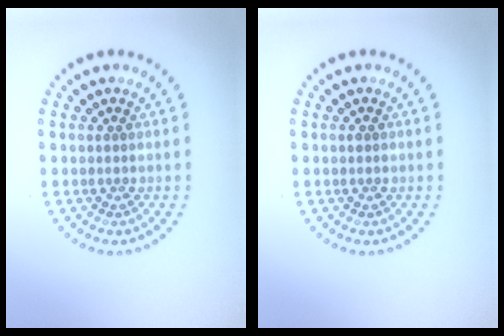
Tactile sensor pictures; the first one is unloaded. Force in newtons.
{"total": 0.7, "press": 0.7, "slide": 0.1}